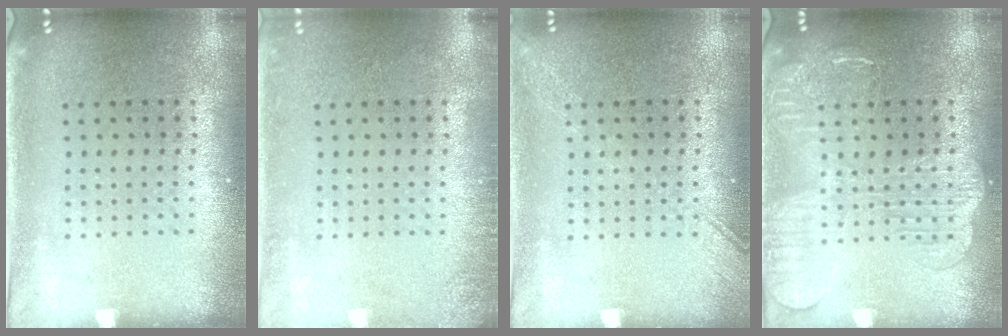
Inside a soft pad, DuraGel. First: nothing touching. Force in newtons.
{"total": 1.3, "press": 1.3, "slide": 0.2}
{"total": 1.8, "press": 1.8, "slide": 0.2}
{"total": 2.2, "press": 2.1, "slide": 0.5}